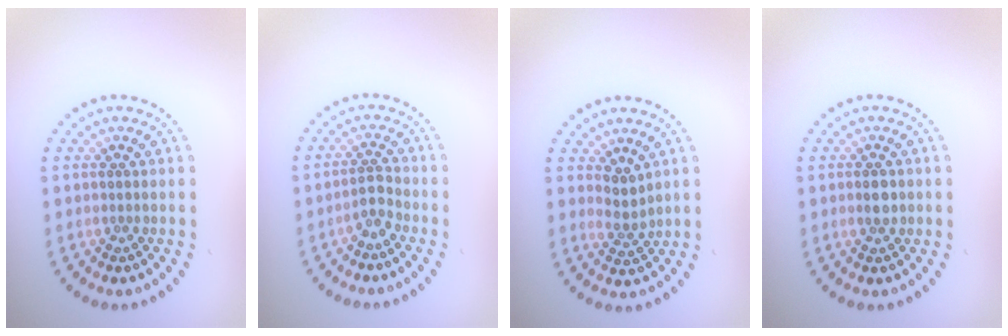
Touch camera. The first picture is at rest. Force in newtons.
{"total": 1.7, "press": 1.3, "slide": 1.1}
{"total": 1.8, "press": 1.4, "slide": 1.1}
{"total": 1.5, "press": 1.5, "slide": 0.3}